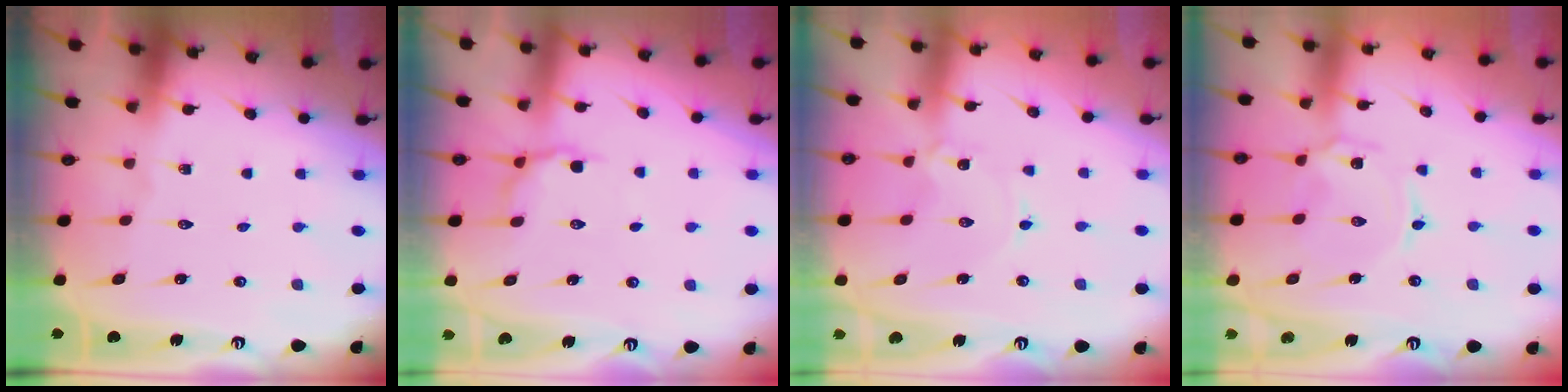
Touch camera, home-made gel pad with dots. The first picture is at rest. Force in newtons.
{"total": 6.4, "press": 6.2, "slide": 1.5}
{"total": 0.0}
{"total": 1.7, "press": 1.7, "slide": 0.4}